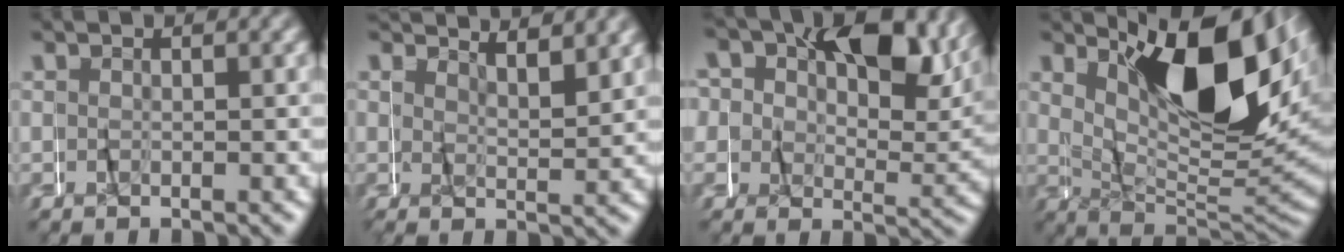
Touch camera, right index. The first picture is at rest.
{"total": 1.7, "force": [1.4, -1.0, 0.3], "torque": [-0.008, 0.002, 0.020]}
{"total": 9.5, "force": [4.1, 6.0, 6.2], "torque": [-0.098, 0.005, 0.053]}
{"total": 12.9, "force": [4.8, 5.2, 10.8], "torque": [-0.167, 0.026, 0.063]}